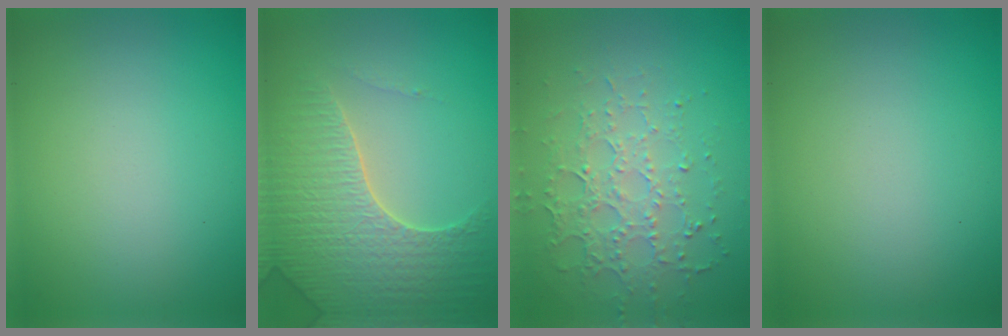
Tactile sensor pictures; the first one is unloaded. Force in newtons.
{"total": 4.7, "press": 4.6, "slide": 1.2}
{"total": 3.5, "press": 3.3, "slide": 1.2}
{"total": 0.0}